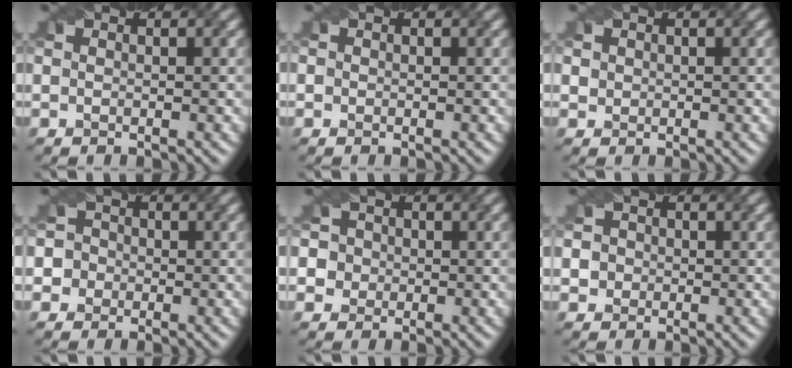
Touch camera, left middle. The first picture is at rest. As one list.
[{"total": 0.7, "force": [0.2, 0.6, 0.3], "torque": [0.002, 0.013, -0.005]}, {"total": 1.7, "force": [0.9, 1.4, 0.6], "torque": [-0.017, 0.009, 0.020]}, {"total": 4.4, "force": [-0.8, 4.3, 0.9], "torque": [-0.007, 0.028, -0.034]}, {"total": 5.6, "force": [0.5, 5.3, 1.6], "torque": [-0.029, 0.034, -0.013]}, {"total": 3.3, "force": [0.4, 3.1, 1.1], "torque": [-0.006, 0.031, -0.009]}]